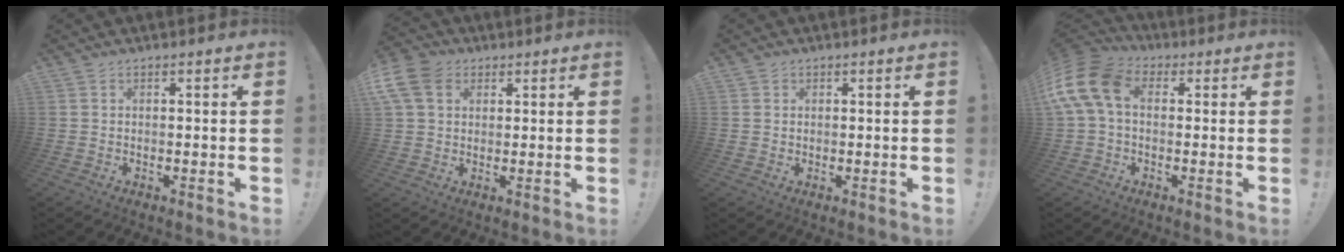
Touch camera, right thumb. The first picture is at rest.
{"total": 10.6, "force": [4.0, 7.6, 6.2], "torque": [-0.132, -0.008, 0.079]}
{"total": 1.3, "force": [0.6, 1.1, 0.0], "torque": [0.003, -0.002, 0.010]}
{"total": 13.9, "force": [2.3, 8.8, 10.5], "torque": [-0.219, 0.014, 0.047]}